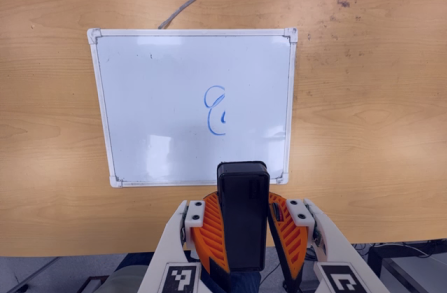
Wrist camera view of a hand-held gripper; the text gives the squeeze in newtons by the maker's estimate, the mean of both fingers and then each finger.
{"total": 9.8, "left": 9.3, "right": 10.3}